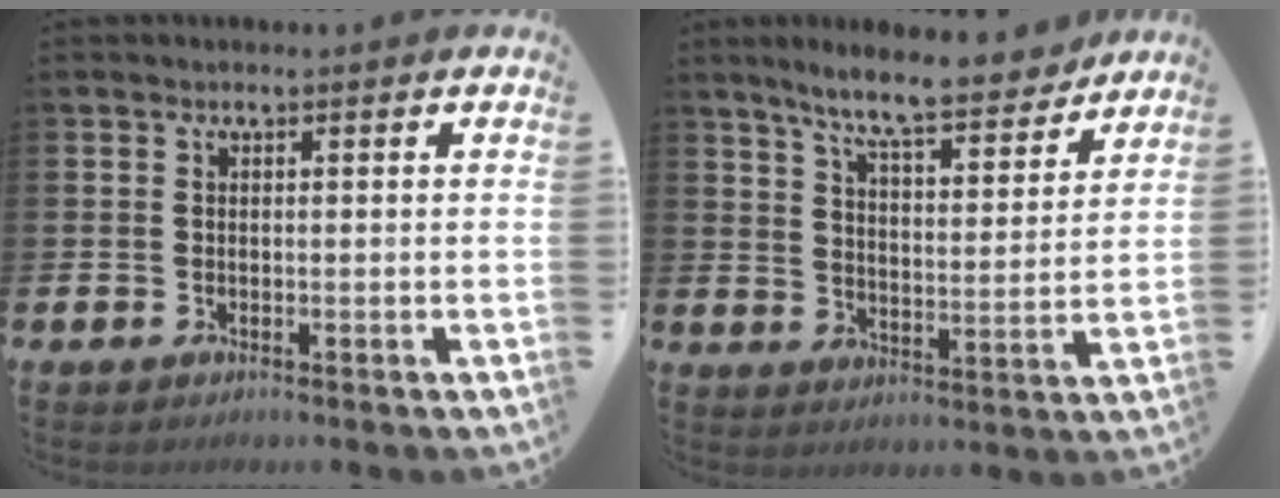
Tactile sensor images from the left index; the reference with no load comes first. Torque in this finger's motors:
{"motor_torque": [1.16, -0.42, 0.81, 0.21]}